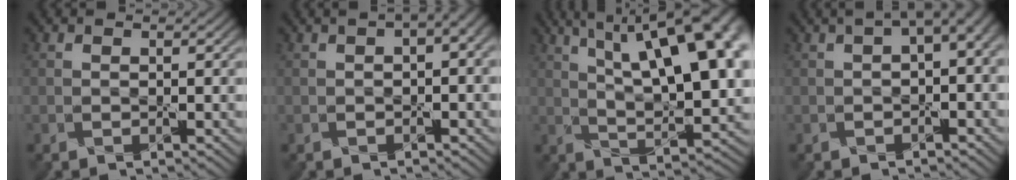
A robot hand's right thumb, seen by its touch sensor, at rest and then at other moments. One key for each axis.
{"total": 3.5, "fx": 0.8, "fy": 1.1, "fz": 3.2, "tx": -0.044, "ty": 0.008, "tz": 0.009}
{"total": 18.9, "fx": 7.5, "fy": 7.7, "fz": 15.5, "tx": -0.225, "ty": 0.054, "tz": 0.107}
{"total": 4.3, "fx": 1.1, "fy": 1.8, "fz": 3.7, "tx": -0.050, "ty": 0.007, "tz": 0.016}